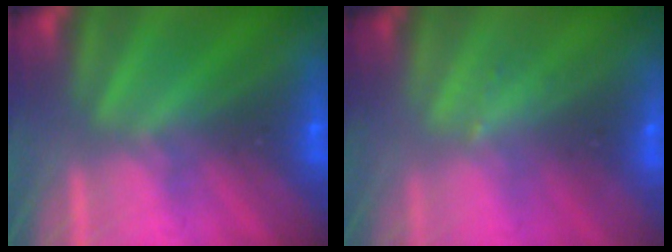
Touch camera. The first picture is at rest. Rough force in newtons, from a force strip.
{"total": 1.3}